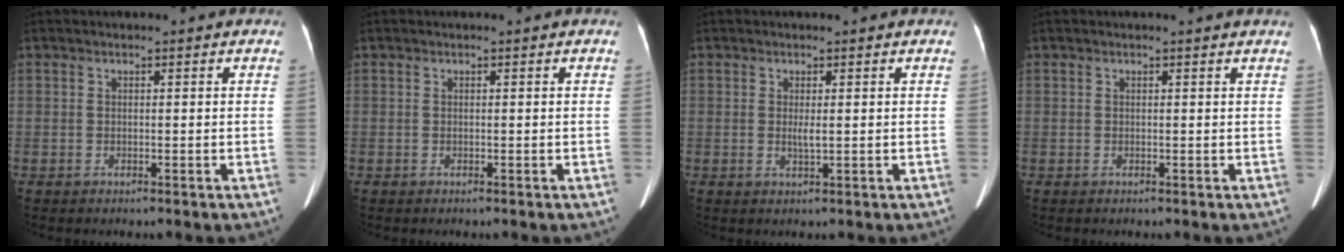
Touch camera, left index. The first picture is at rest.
{"total": 0.0}
{"total": 1.4, "force": [0.1, 0.2, 1.4], "torque": [-0.029, -0.003, 0.003]}
{"total": 1.6, "force": [1.5, -0.2, 0.5], "torque": [-0.017, 0.001, 0.014]}